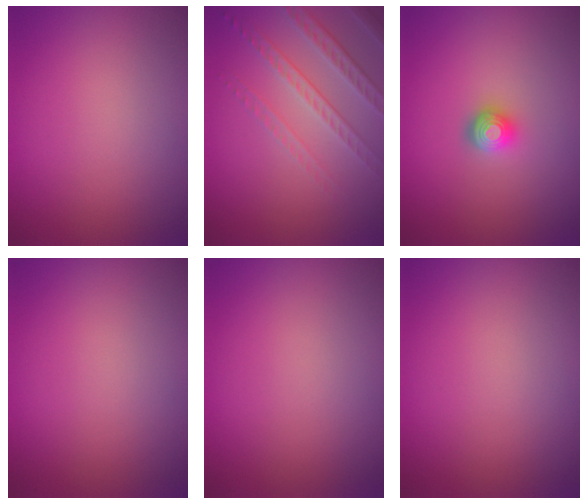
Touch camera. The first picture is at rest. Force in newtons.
{"total": 4.6, "press": 3.1, "slide": 3.3}
{"total": 1.9, "press": 1.4, "slide": 1.2}
{"total": 0.0}
{"total": 0.0}
{"total": 0.0}